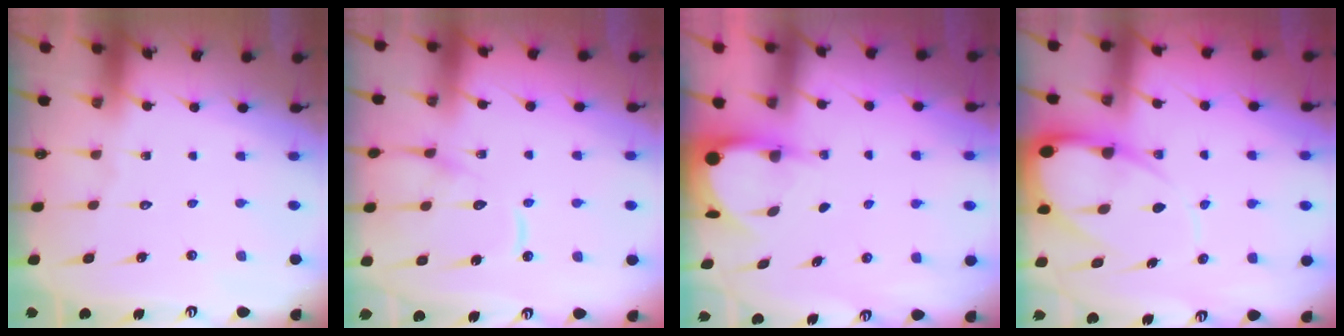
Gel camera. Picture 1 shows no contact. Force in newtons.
{"total": 13.0, "press": 12.9, "slide": 1.3}
{"total": 3.9, "press": 3.9, "slide": 0.4}
{"total": 12.3, "press": 12.3, "slide": 1.2}